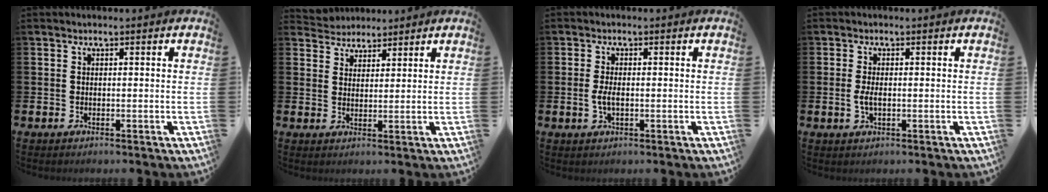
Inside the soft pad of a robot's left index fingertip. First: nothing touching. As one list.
[{"total": 3.4, "force": [3.1, 1.3, -0.7], "torque": [0.000, -0.013, 0.055]}, {"total": 2.3, "force": [-0.2, 1.0, 2.1], "torque": [-0.037, 0.001, -0.005]}, {"total": 1.9, "force": [-0.1, 0.8, 1.8], "torque": [-0.031, 0.001, -0.005]}]